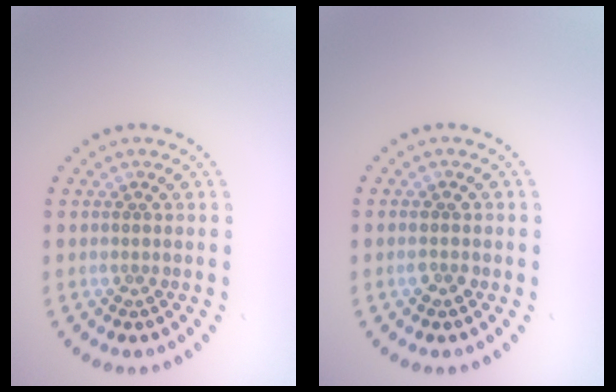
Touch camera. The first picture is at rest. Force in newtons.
{"total": 1.3, "press": 1.3, "slide": 0.1}